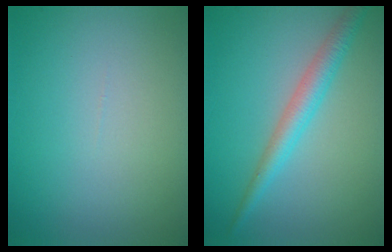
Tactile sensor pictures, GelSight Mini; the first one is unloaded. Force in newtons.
{"total": 2.9, "press": 2.9, "slide": 0.1}